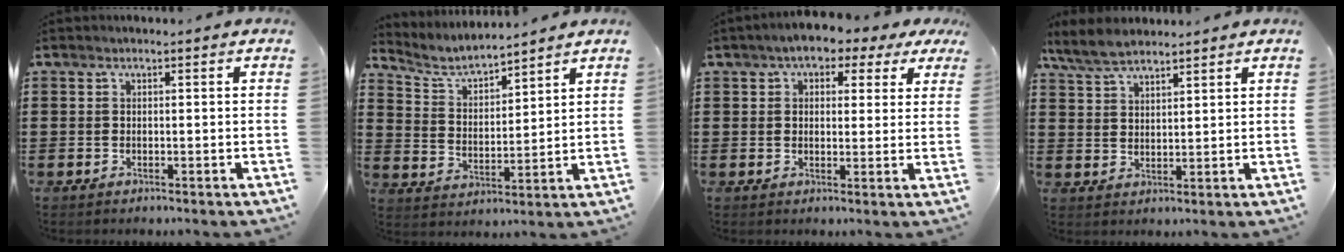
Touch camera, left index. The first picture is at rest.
{"total": 5.0, "force": [4.7, 0.8, 1.4], "torque": [-0.050, -0.025, 0.079]}
{"total": 4.2, "force": [2.8, 2.1, 2.4], "torque": [-0.051, 0.003, 0.045]}
{"total": 5.4, "force": [4.6, 1.6, 2.4], "torque": [-0.060, -0.005, 0.087]}